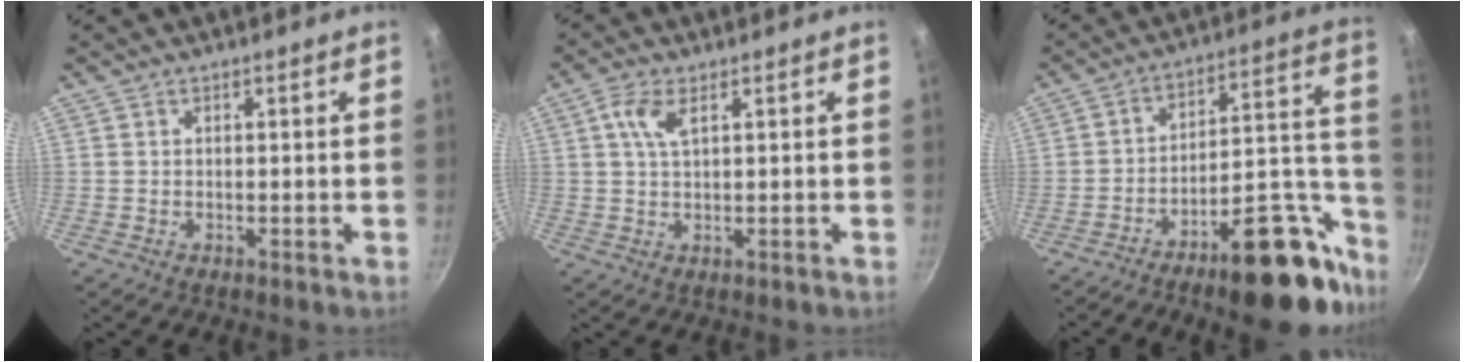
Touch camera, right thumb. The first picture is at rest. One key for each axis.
{"total": 4.2, "fx": 1.5, "fy": 1.7, "fz": 3.5, "tx": -0.072, "ty": 0.003, "tz": 0.030}
{"total": 22.9, "fx": -14.2, "fy": 8.8, "fz": 15.7, "tx": -0.153, "ty": 0.099, "tz": -0.205}